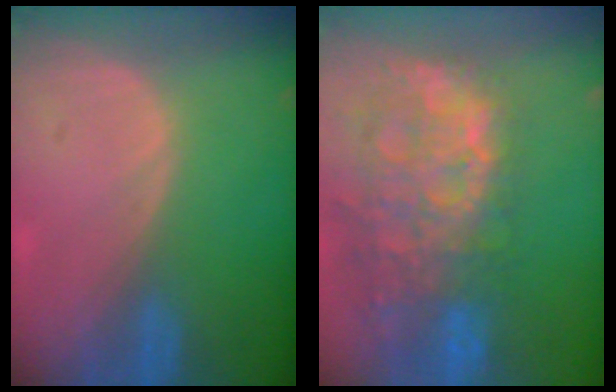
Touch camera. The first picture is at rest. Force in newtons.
{"total": 14.1, "press": 11.4, "slide": 8.2}